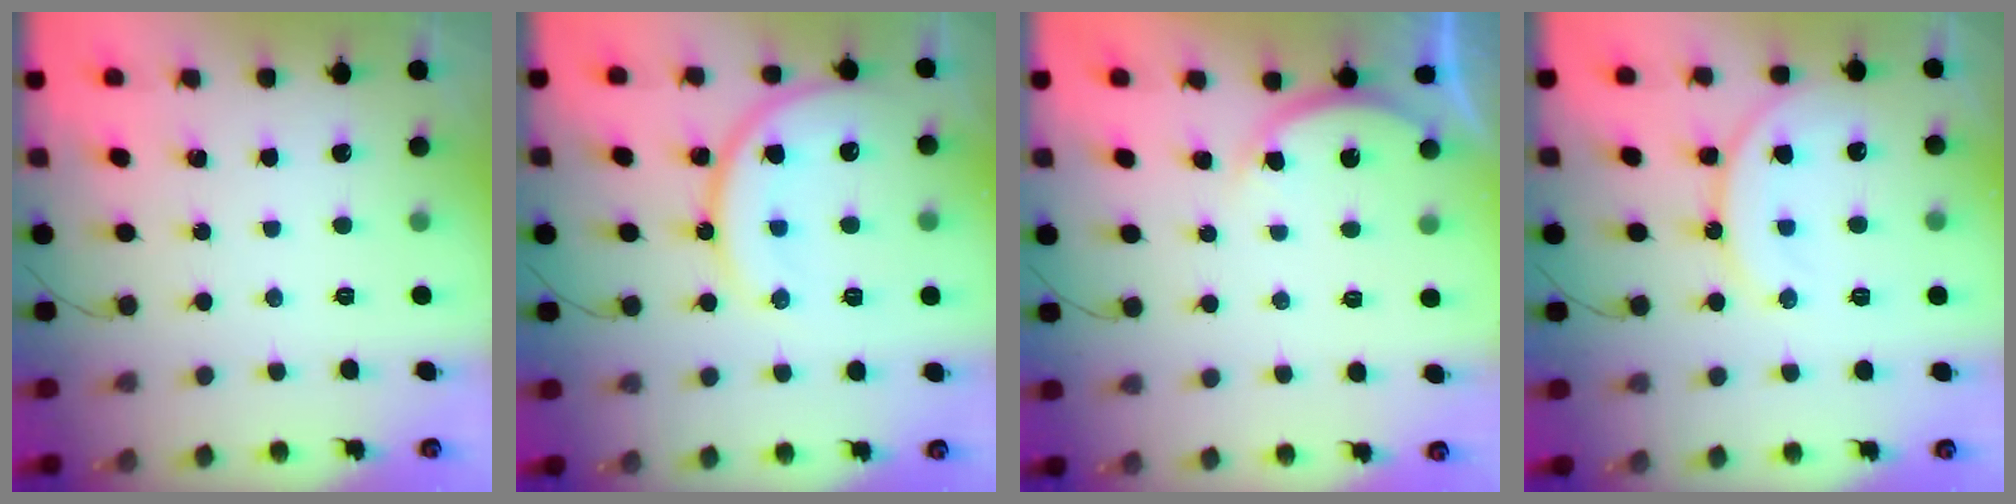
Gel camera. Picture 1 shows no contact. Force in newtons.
{"total": 16.2, "press": 16.2, "slide": 1.1}
{"total": 3.7, "press": 3.6, "slide": 0.6}
{"total": 15.2, "press": 15.1, "slide": 1.8}